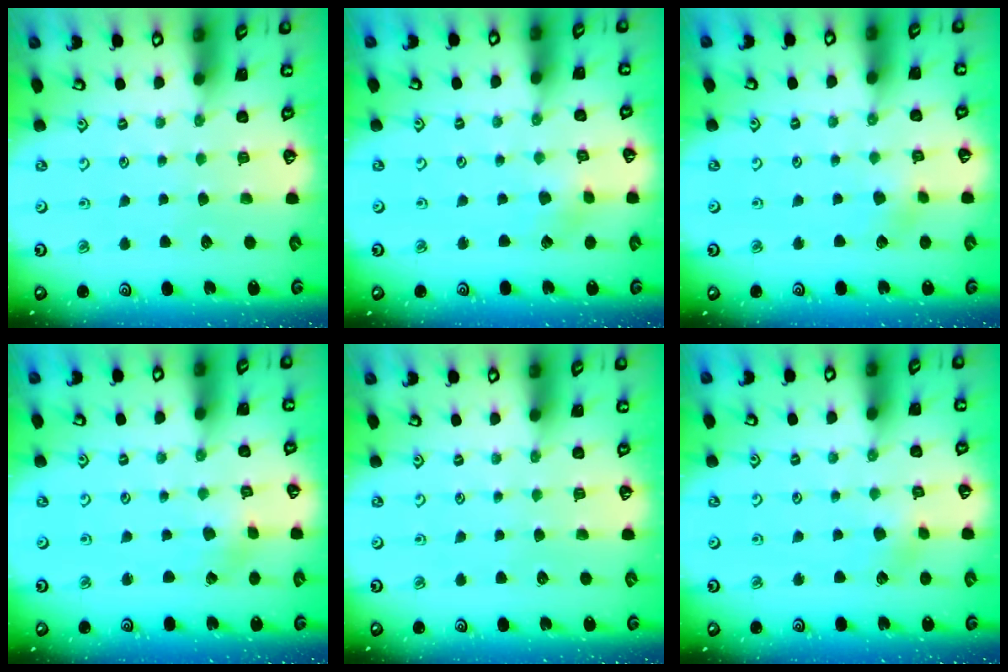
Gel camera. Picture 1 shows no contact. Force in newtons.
{"total": 1.8, "press": 1.8, "slide": 0.1}
{"total": 2.5, "press": 2.4, "slide": 0.6}
{"total": 0.9, "press": 0.9, "slide": 0.1}
{"total": 0.0}
{"total": 3.3, "press": 3.3, "slide": 0.5}